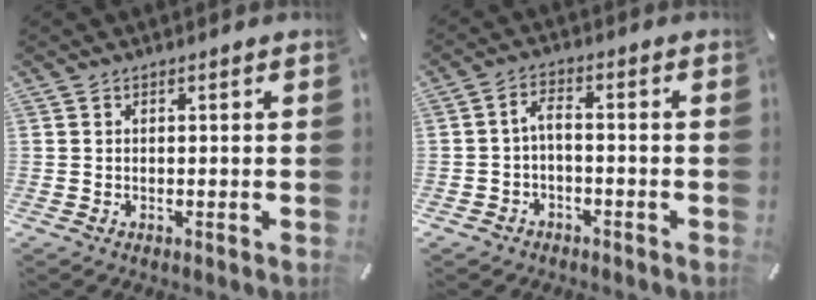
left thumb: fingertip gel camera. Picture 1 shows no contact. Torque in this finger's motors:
{"motor_torque": [0.25, -0.13, -0.01, 0.18, 0.05]}